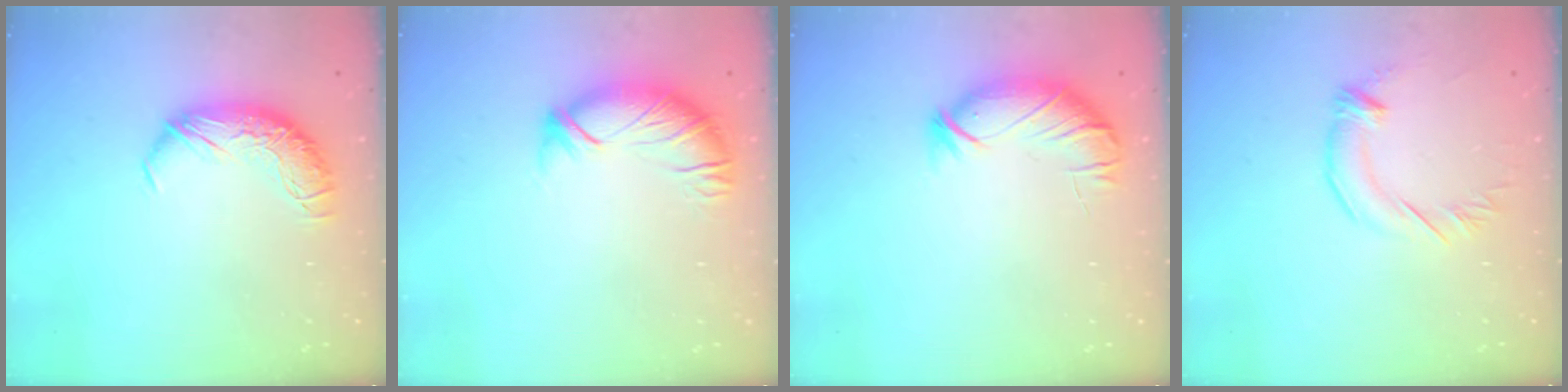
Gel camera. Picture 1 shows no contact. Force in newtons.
{"total": 2.4, "press": 1.9, "slide": 1.5}
{"total": 3.8, "press": 3.5, "slide": 1.4}
{"total": 2.1, "press": 2.0, "slide": 0.5}